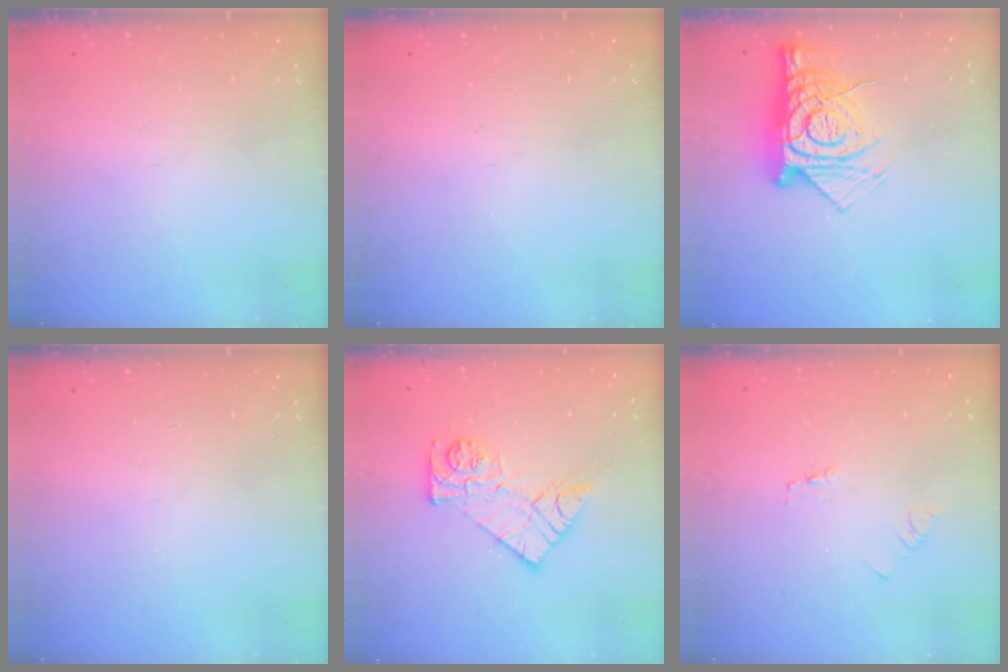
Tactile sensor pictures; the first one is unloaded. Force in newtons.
{"total": 0.0}
{"total": 12.2, "press": 12.1, "slide": 1.4}
{"total": 0.0}
{"total": 11.2, "press": 11.2, "slide": 0.8}
{"total": 1.8, "press": 1.8, "slide": 0.2}